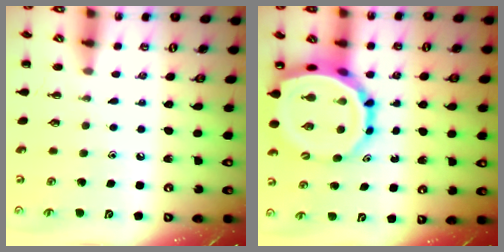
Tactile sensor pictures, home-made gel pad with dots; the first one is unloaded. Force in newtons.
{"total": 13.1, "press": 12.6, "slide": 3.5}